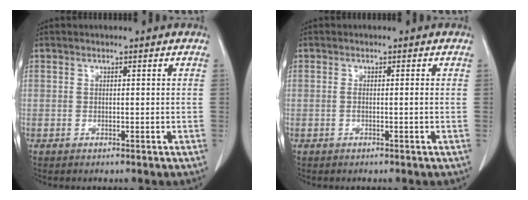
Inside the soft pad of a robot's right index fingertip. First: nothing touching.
{"total": 0.8, "force": [-0.2, -0.1, 0.8], "torque": [-0.015, 0.000, -0.003]}